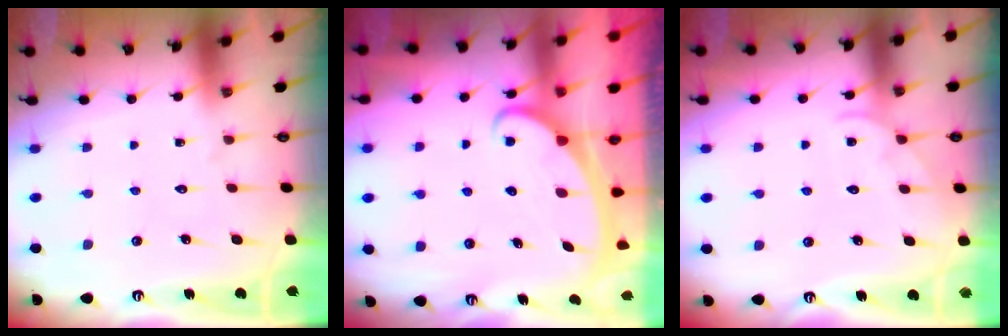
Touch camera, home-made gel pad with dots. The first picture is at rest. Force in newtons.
{"total": 2.3, "press": 2.3, "slide": 0.4}
{"total": 2.3, "press": 2.3, "slide": 0.3}